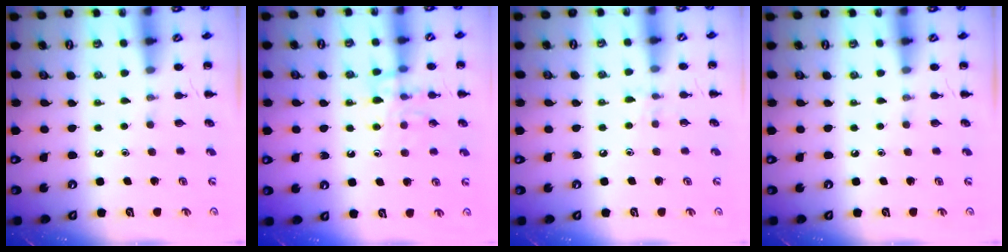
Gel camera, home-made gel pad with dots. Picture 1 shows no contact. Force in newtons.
{"total": 11.7, "press": 11.7, "slide": 0.8}
{"total": 4.9, "press": 4.6, "slide": 1.6}
{"total": 0.0}